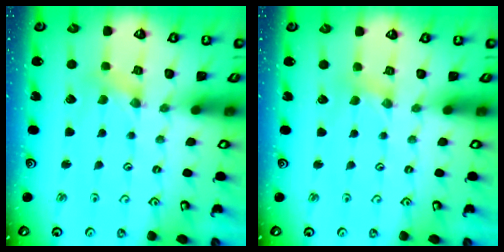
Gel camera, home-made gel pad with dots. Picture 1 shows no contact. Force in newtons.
{"total": 2.5, "press": 2.5, "slide": 0.4}